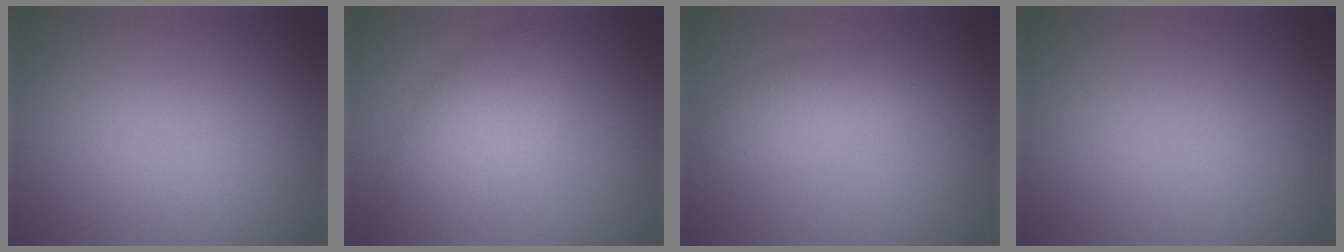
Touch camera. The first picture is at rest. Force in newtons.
{"total": 5.1, "press": 5.1, "slide": 0.1}
{"total": 2.8, "press": 2.8, "slide": 0.1}
{"total": 0.0}